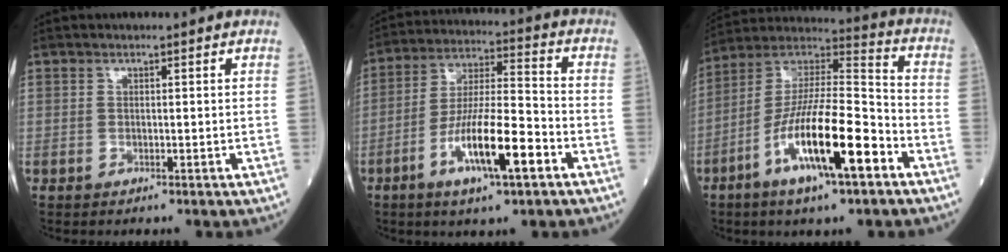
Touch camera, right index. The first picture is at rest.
{"total": 12.9, "force": [-5.7, 1.9, 11.4], "torque": [-0.208, -0.006, -0.102]}
{"total": 17.7, "force": [-7.6, 2.9, 15.7], "torque": [-0.293, -0.006, -0.134]}